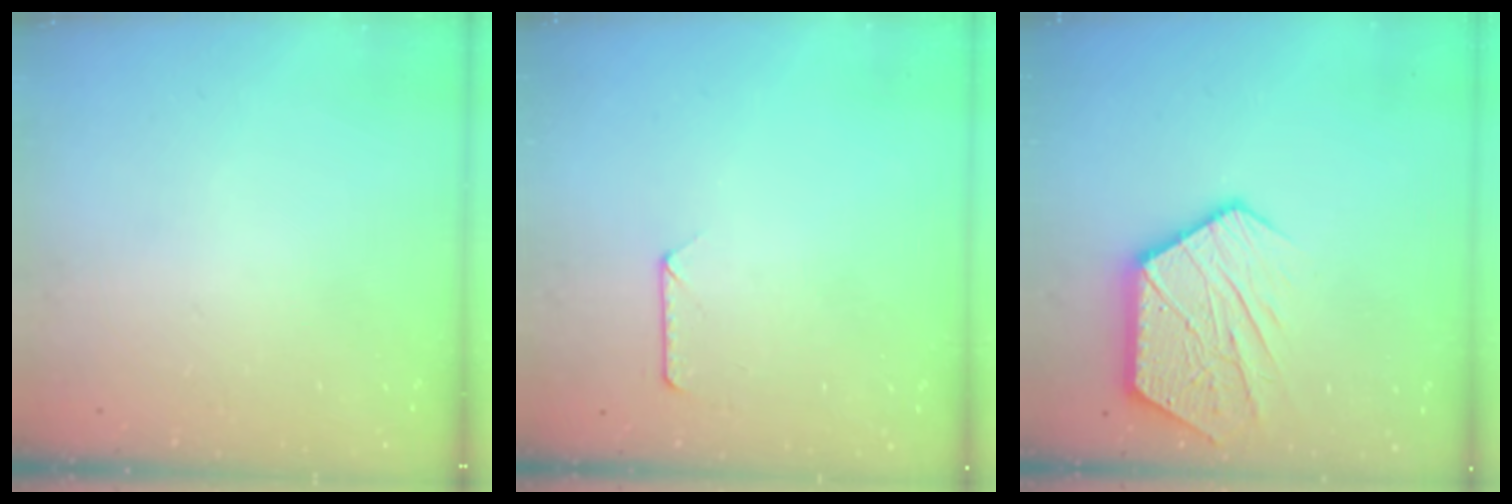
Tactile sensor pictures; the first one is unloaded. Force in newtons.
{"total": 7.1, "press": 7.1, "slide": 0.6}
{"total": 13.3, "press": 13.3, "slide": 0.8}